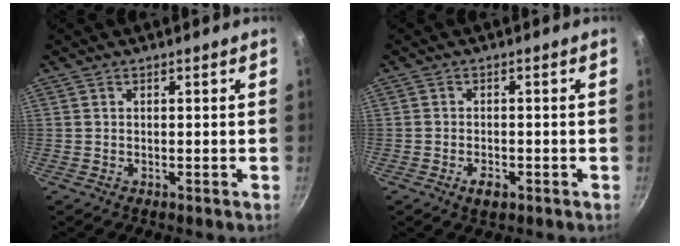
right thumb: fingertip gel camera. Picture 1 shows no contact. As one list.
[{"total": 3.0, "force": [-1.5, 1.6, 2.1], "torque": [-0.037, 0.009, -0.025]}]